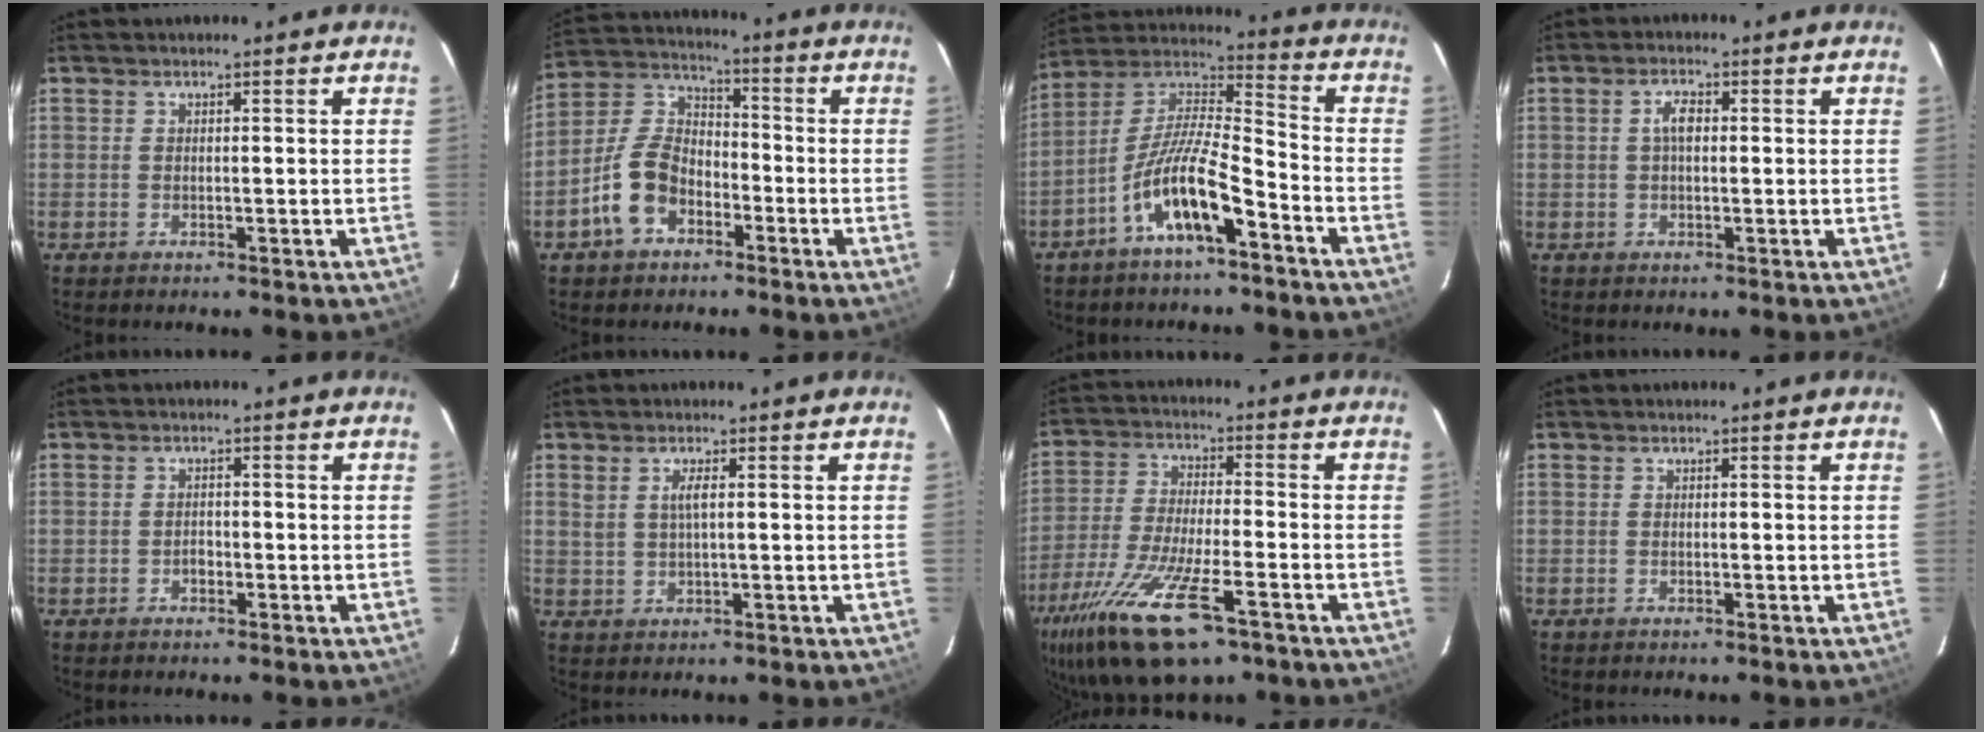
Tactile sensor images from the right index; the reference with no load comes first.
{"total": 10.5, "force": [-5.2, 7.0, 5.8], "torque": [-0.126, 0.026, -0.098]}
{"total": 12.8, "force": [-7.2, 2.8, 10.2], "torque": [-0.200, 0.003, -0.138]}
{"total": 2.8, "force": [0.3, 1.3, 2.5], "torque": [-0.049, 0.009, 0.006]}
{"total": 1.3, "force": [-0.8, 0.8, 0.5], "torque": [-0.010, 0.004, -0.013]}
{"total": 2.3, "force": [0.6, 0.4, 2.2], "torque": [-0.043, 0.001, 0.015]}
{"total": 18.7, "force": [-10.9, 5.7, 14.0], "torque": [-0.288, -0.055, -0.199]}
{"total": 0.0}